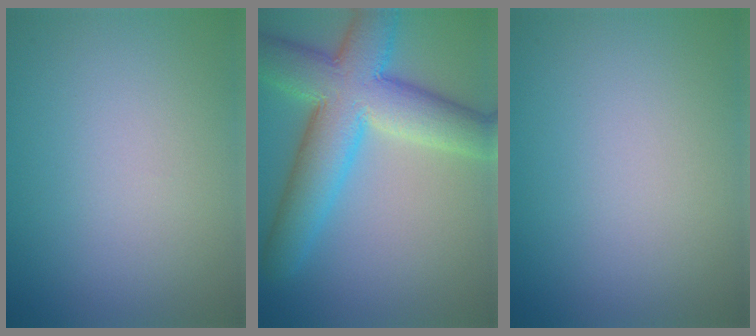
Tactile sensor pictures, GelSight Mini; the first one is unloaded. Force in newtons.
{"total": 10.1, "press": 10.1, "slide": 0.5}
{"total": 0.0}